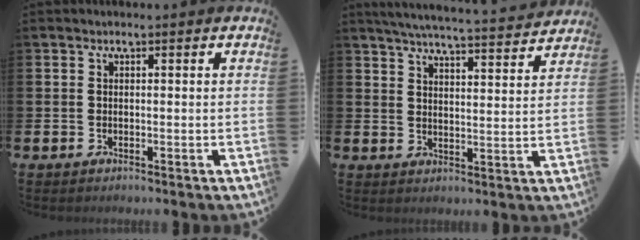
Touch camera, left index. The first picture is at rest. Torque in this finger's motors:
{"motor_torque": [0.92, -1.20, 0.29, 0.02]}